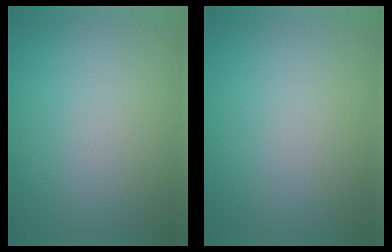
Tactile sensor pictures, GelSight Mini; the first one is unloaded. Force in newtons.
{"total": 0.0}